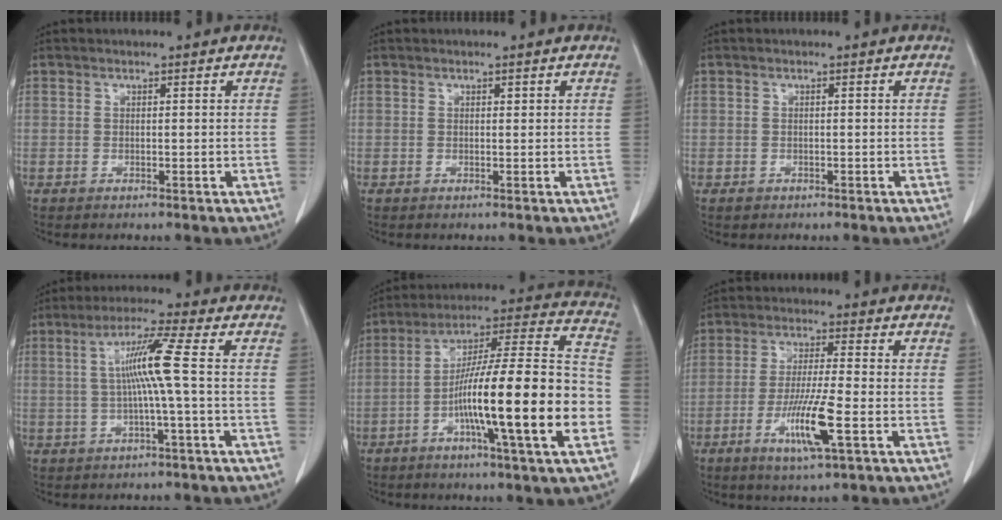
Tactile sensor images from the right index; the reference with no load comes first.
{"total": 0.0}
{"total": 0.9, "force": [-0.4, 0.8, 0.0], "torque": [-0.001, 0.004, -0.005]}
{"total": 7.2, "force": [0.2, -1.5, 7.0], "torque": [-0.131, 0.011, 0.008]}
{"total": 22.1, "force": [-6.3, 0.6, 21.2], "torque": [-0.312, 0.004, -0.106]}
{"total": 9.1, "force": [-3.3, 0.1, 8.4], "torque": [-0.163, -0.015, -0.062]}